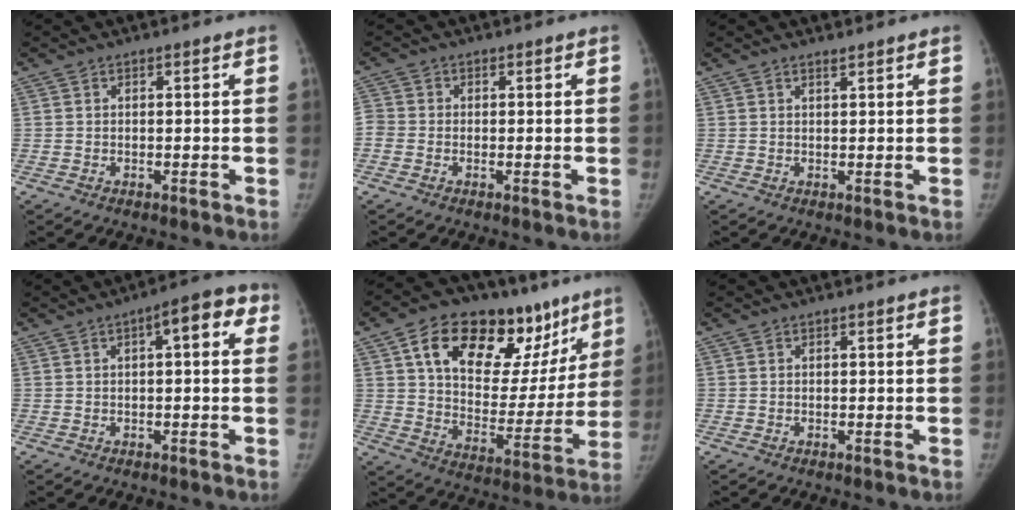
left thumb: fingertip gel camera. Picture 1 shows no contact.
{"total": 2.8, "force": [-0.7, 2.4, 1.3], "torque": [-0.024, 0.002, -0.020]}
{"total": 0.8, "force": [0.7, 0.1, 0.3], "torque": [-0.005, -0.005, 0.013]}
{"total": 7.5, "force": [2.3, 2.7, 6.6], "torque": [-0.072, 0.019, 0.020]}
{"total": 27.8, "force": [14.3, 15.2, 18.3], "torque": [-0.226, -0.009, 0.227]}
{"total": 0.0}